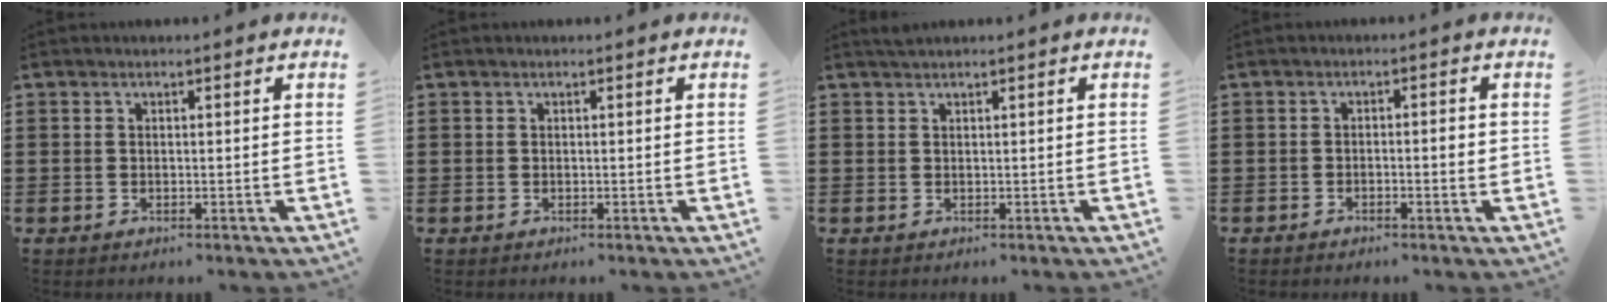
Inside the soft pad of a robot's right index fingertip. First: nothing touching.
{"total": 0.0}
{"total": 0.5, "force": [0.5, 0.0, 0.2], "torque": [-0.005, 0.000, 0.010]}
{"total": 1.7, "force": [-0.5, 0.1, 1.6], "torque": [-0.028, -0.004, -0.009]}